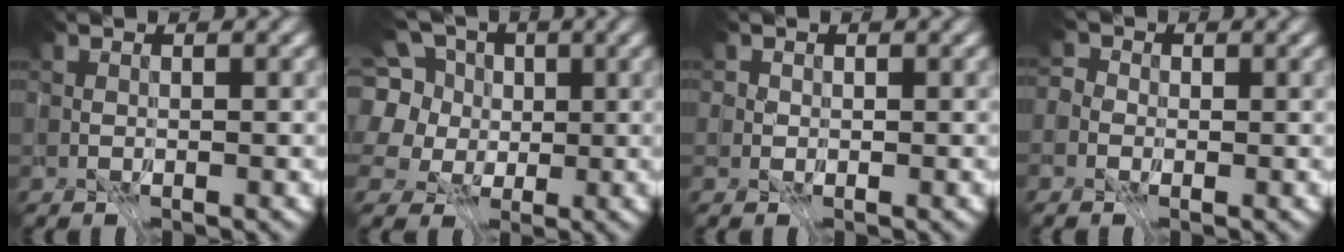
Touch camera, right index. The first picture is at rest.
{"total": 6.7, "force": [2.2, 4.9, 3.9], "torque": [-0.088, 0.017, 0.020]}
{"total": 2.7, "force": [1.5, 2.0, 1.1], "torque": [-0.010, 0.005, 0.008]}
{"total": 4.1, "force": [1.6, 3.3, 1.7], "torque": [-0.006, 0.011, -0.018]}